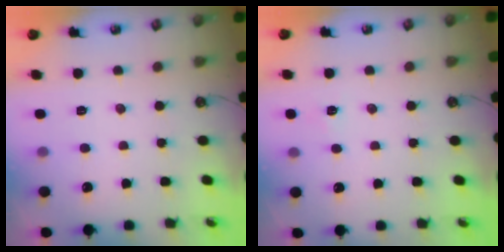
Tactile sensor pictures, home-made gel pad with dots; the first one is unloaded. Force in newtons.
{"total": 3.9, "press": 3.9, "slide": 0.4}